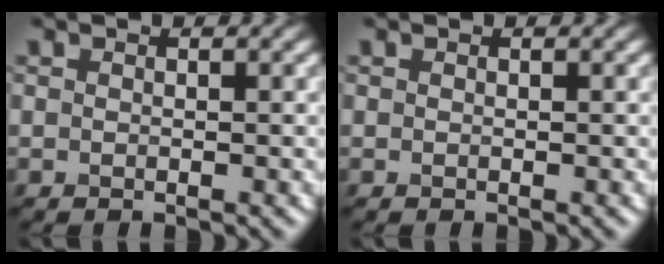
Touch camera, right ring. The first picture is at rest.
{"total": 0.0}